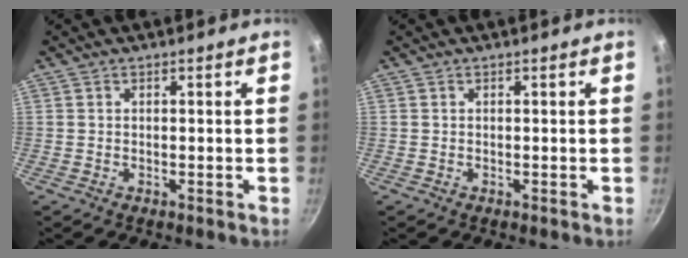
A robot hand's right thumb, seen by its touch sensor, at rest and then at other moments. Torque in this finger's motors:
{"motor_torque": [-0.17, -0.16, 0.01, 0.00, 0.00]}